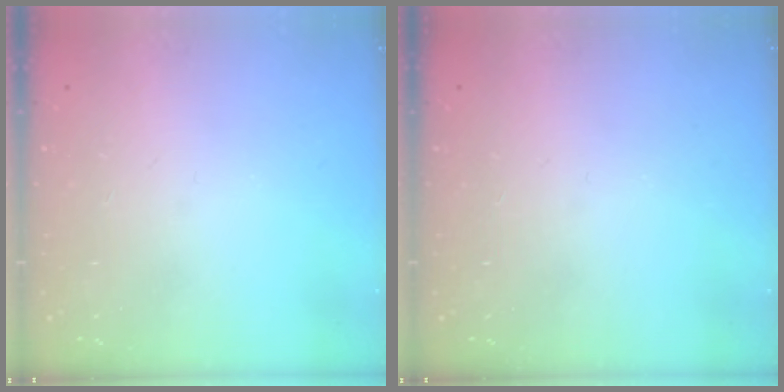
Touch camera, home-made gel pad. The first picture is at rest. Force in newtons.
{"total": 0.0}